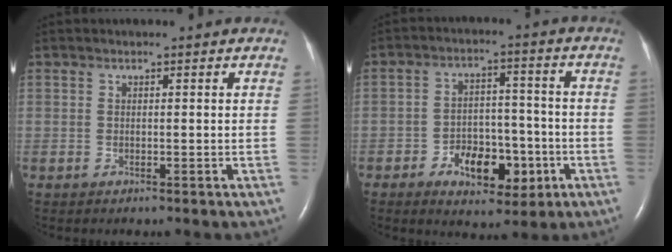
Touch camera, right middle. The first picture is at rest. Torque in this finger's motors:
{"motor_torque": [0.67, -0.88, 0.11, 0.05]}